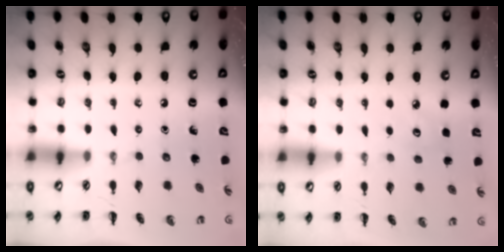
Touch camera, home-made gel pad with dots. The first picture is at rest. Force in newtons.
{"total": 2.4, "press": 2.3, "slide": 0.6}